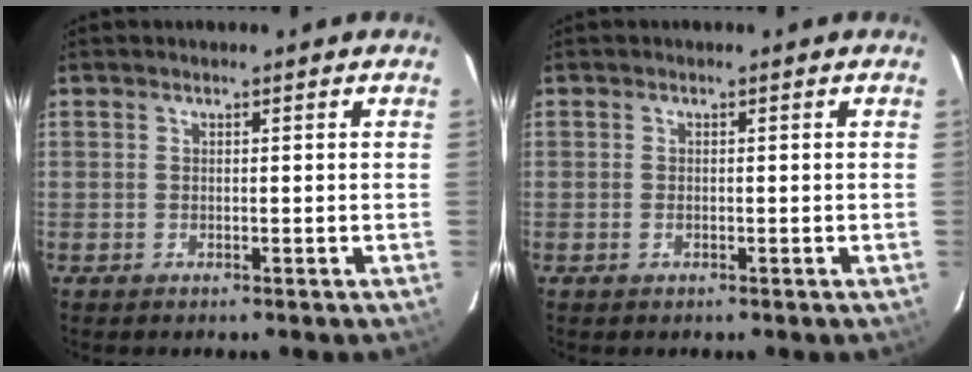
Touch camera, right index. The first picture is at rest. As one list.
[{"total": 0.8, "force": [-0.3, 0.5, 0.4], "torque": [-0.009, -0.001, -0.006]}]